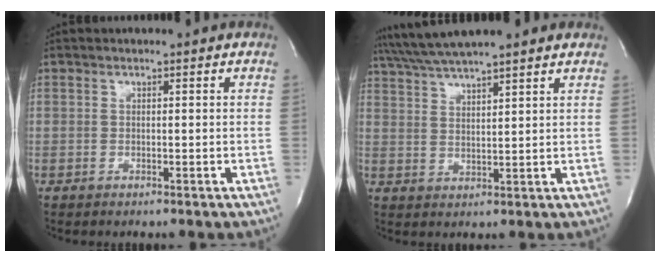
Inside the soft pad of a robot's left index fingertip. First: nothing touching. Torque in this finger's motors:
{"motor_torque": [1.09, -1.04, 0.41, 0.21]}